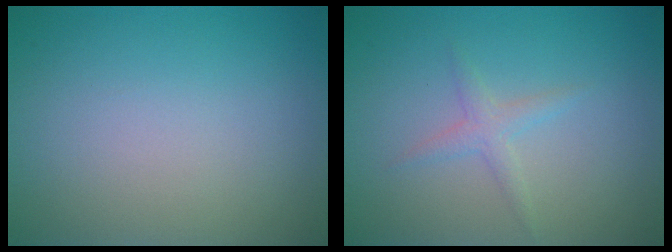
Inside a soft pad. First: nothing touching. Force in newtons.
{"total": 1.4, "press": 1.4, "slide": 0.1}